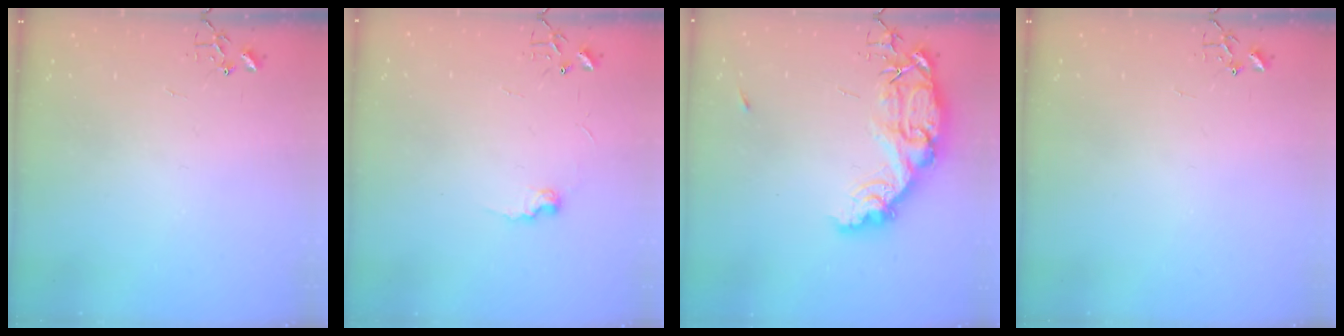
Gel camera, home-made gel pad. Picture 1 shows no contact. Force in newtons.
{"total": 6.5, "press": 6.4, "slide": 0.8}
{"total": 15.2, "press": 15.1, "slide": 1.5}
{"total": 0.0}